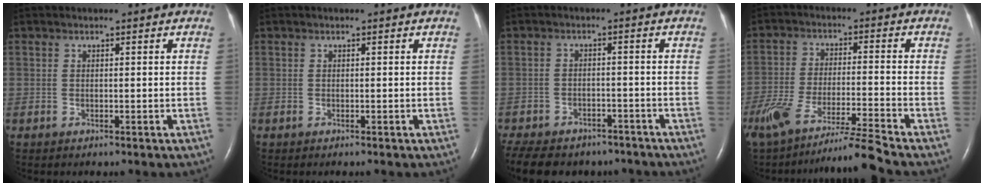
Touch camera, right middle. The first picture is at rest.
{"total": 0.0}
{"total": 17.7, "force": [-14.0, 8.4, 6.8], "torque": [-0.193, -0.016, -0.180]}
{"total": 12.9, "force": [-10.9, -1.9, 6.6], "torque": [-0.115, -0.023, -0.186]}